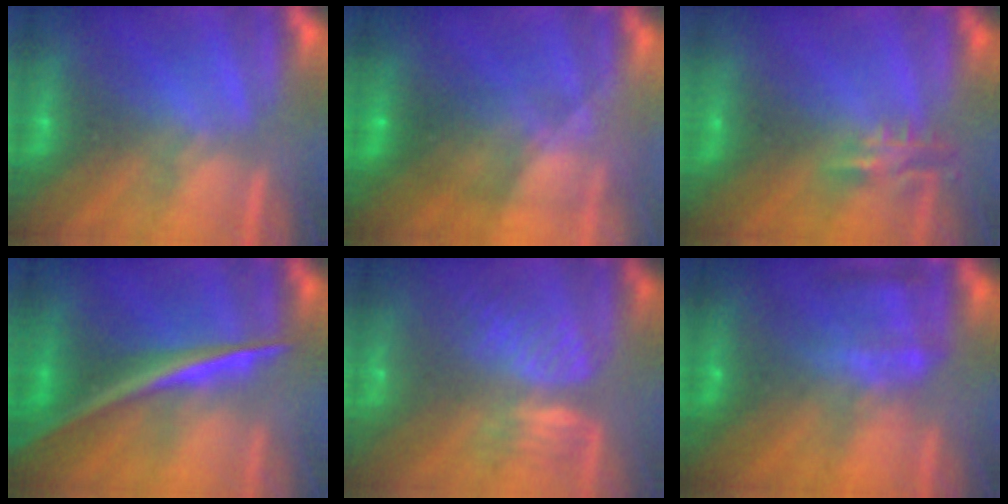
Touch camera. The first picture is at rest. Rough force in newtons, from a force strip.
{"total": 6.9}
{"total": 3.5}
{"total": 2.6}
{"total": 9.4}
{"total": 7.1}